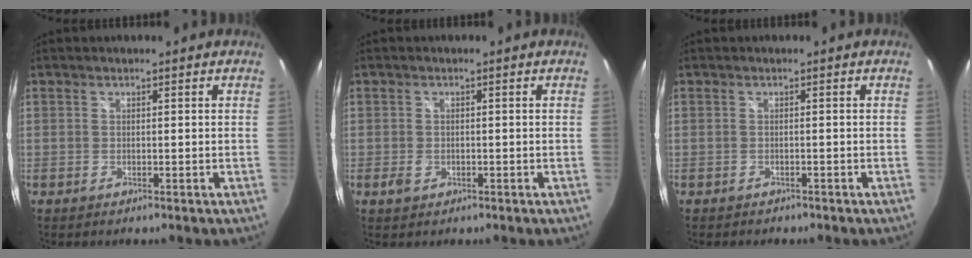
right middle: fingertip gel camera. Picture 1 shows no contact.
{"total": 2.2, "force": [-0.8, 1.7, 1.2], "torque": [-0.022, -0.002, -0.013]}
{"total": 1.1, "force": [-1.0, -0.1, 0.2], "torque": [-0.006, -0.006, -0.016]}